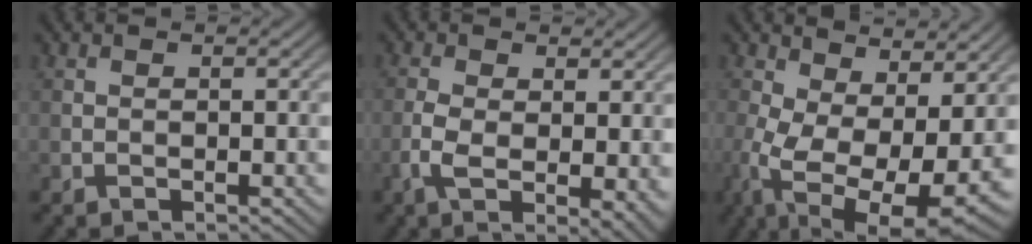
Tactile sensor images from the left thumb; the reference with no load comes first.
{"total": 7.1, "force": [-0.9, 3.0, 6.4], "torque": [-0.135, -0.011, -0.014]}
{"total": 13.9, "force": [-1.6, 7.2, 11.8], "torque": [-0.237, -0.038, -0.006]}